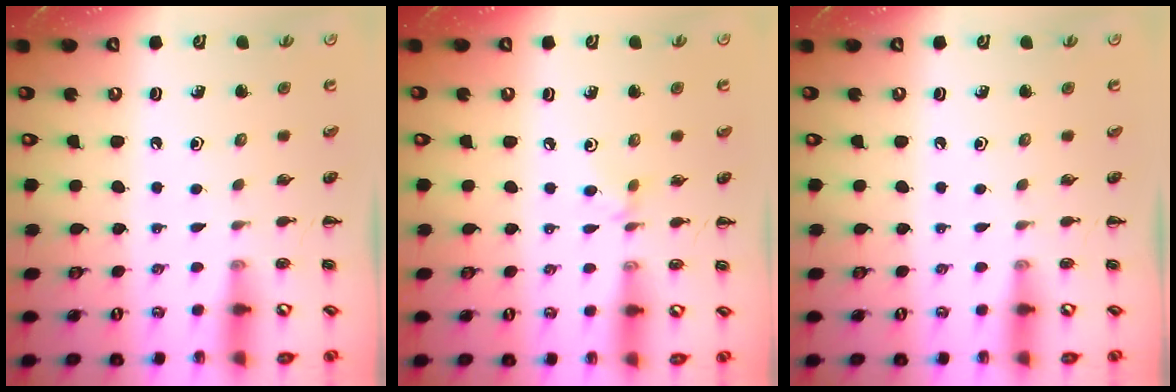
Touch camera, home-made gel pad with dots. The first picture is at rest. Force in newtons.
{"total": 4.5, "press": 4.2, "slide": 1.6}
{"total": 0.0}